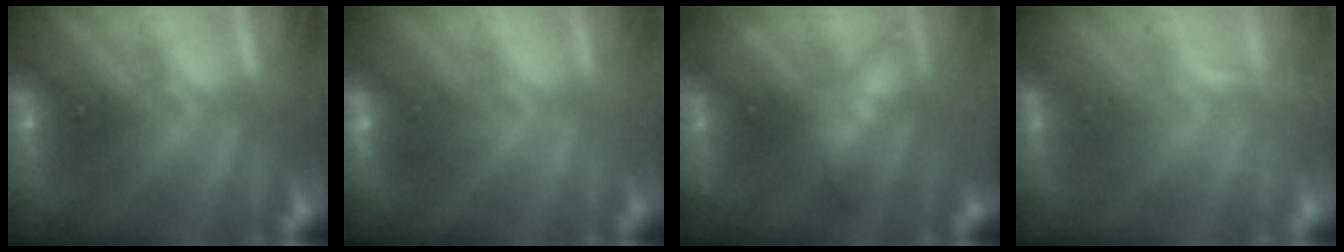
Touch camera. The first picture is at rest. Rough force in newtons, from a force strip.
{"total": 3.1}
{"total": 8.7}
{"total": 2.3}